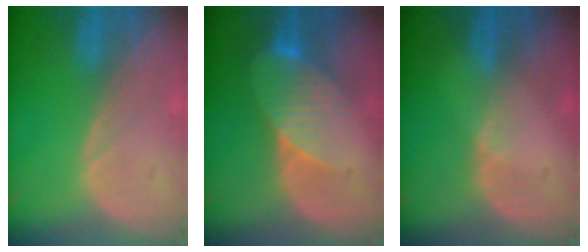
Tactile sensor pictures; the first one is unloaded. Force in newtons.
{"total": 8.4, "press": 7.5, "slide": 3.8}
{"total": 1.4, "press": 0.9, "slide": 1.1}